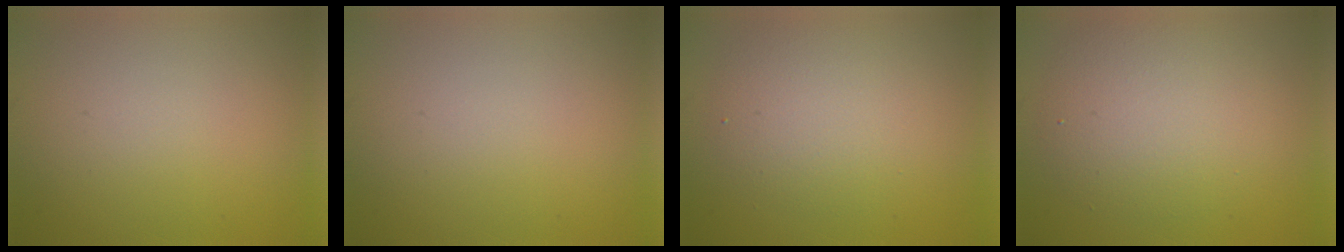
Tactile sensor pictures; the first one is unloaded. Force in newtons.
{"total": 0.0}
{"total": 3.7, "press": 3.7, "slide": 0.0}
{"total": 4.9, "press": 4.8, "slide": 0.3}